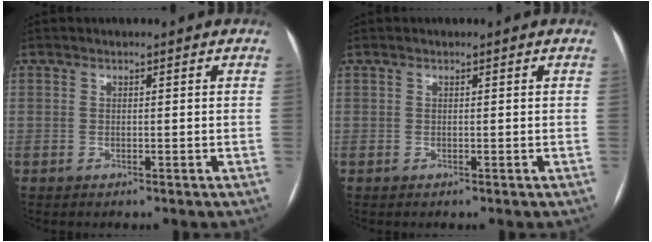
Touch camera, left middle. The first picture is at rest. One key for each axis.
{"total": 0.0}